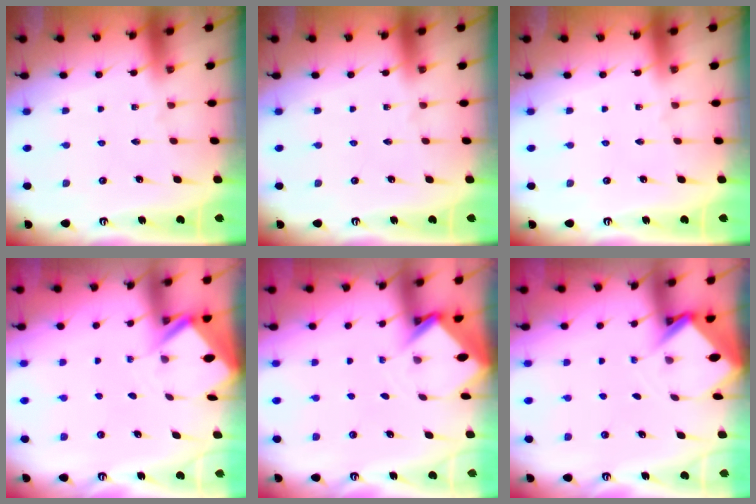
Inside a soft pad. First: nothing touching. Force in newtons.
{"total": 0.0}
{"total": 0.0}
{"total": 2.9, "press": 2.9, "slide": 0.3}
{"total": 3.1, "press": 3.1, "slide": 0.2}
{"total": 3.4, "press": 3.4, "slide": 0.2}